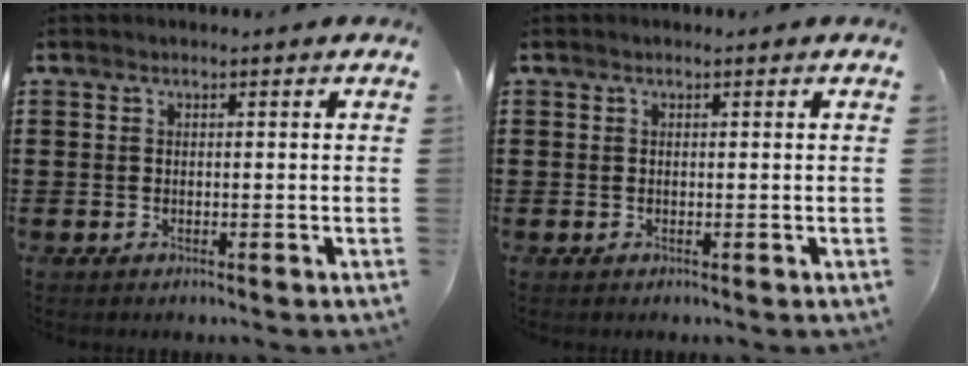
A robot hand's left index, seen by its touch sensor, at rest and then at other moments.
{"total": 0.0}